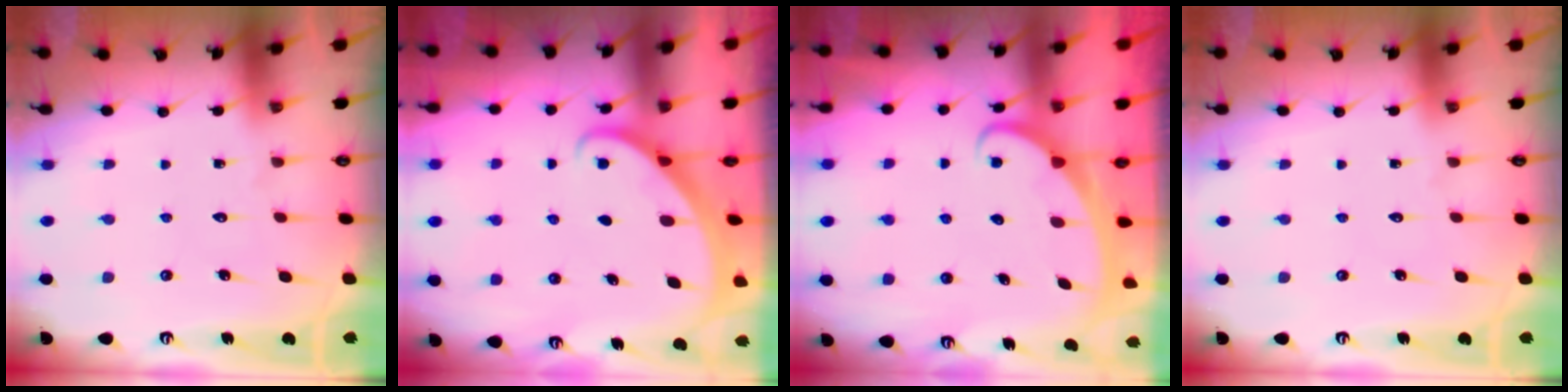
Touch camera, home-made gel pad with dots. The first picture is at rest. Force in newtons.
{"total": 1.9, "press": 1.9, "slide": 0.1}
{"total": 2.5, "press": 2.5, "slide": 0.4}
{"total": 0.0}